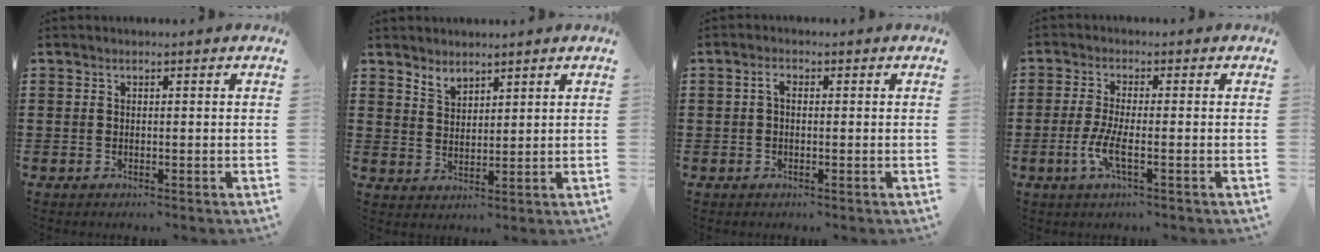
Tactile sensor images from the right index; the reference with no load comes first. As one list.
[{"total": 2.7, "force": [2.5, 1.0, 0.2], "torque": [-0.012, 0.000, 0.048]}, {"total": 1.5, "force": [-0.1, 0.8, 1.3], "torque": [-0.027, 0.003, -0.004]}, {"total": 4.6, "force": [-1.7, 0.6, 4.2], "torque": [-0.099, -0.014, -0.038]}]